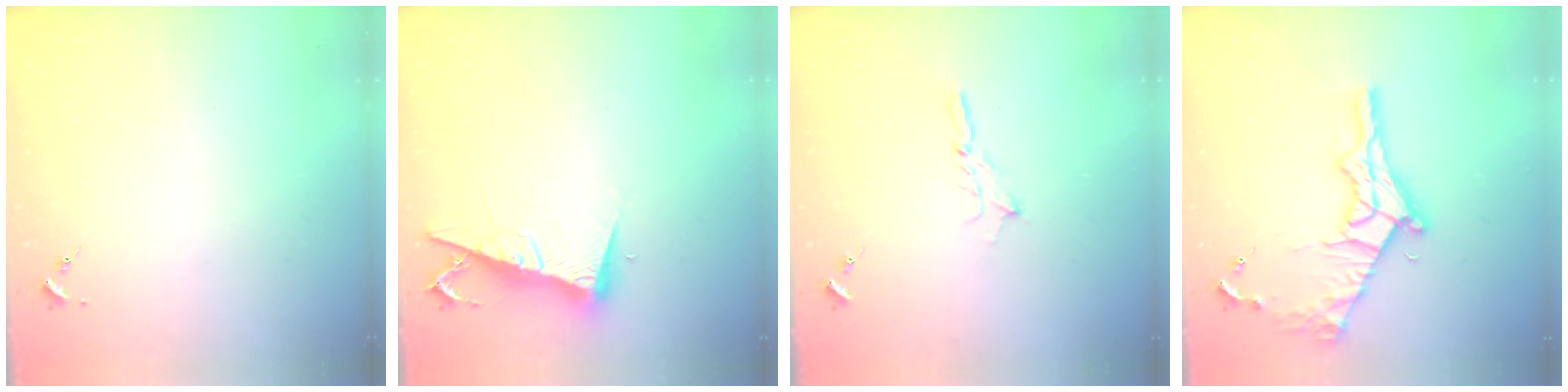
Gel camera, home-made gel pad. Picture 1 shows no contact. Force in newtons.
{"total": 9.5, "press": 9.4, "slide": 1.1}
{"total": 3.1, "press": 3.1, "slide": 0.2}
{"total": 17.4, "press": 17.4, "slide": 1.3}